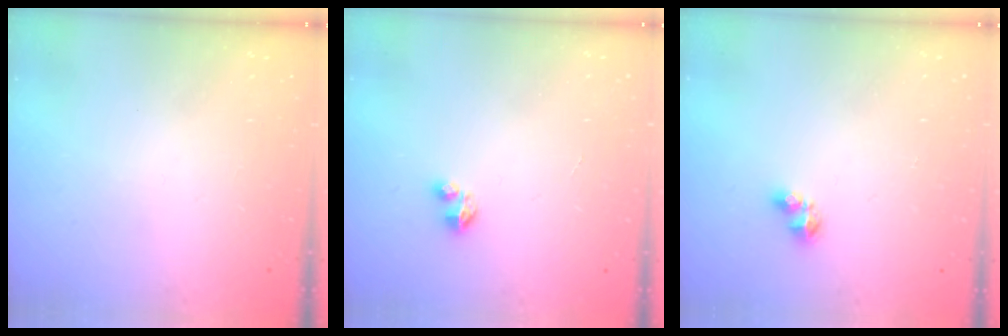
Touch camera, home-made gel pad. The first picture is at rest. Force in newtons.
{"total": 2.1, "press": 2.1, "slide": 0.2}
{"total": 5.7, "press": 5.7, "slide": 0.5}